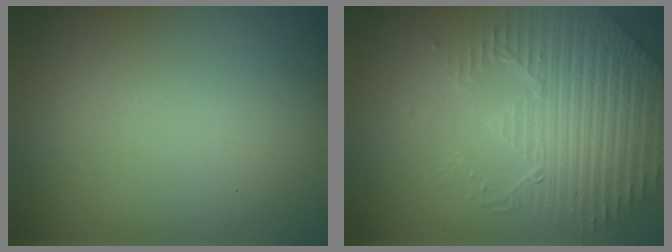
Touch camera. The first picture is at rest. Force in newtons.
{"total": 5.3, "press": 4.7, "slide": 2.4}